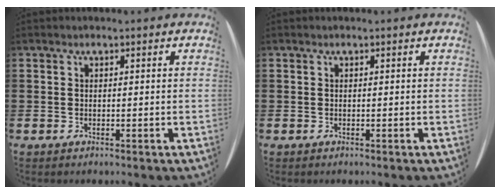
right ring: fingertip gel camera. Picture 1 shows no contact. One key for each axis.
{"total": 0.0}